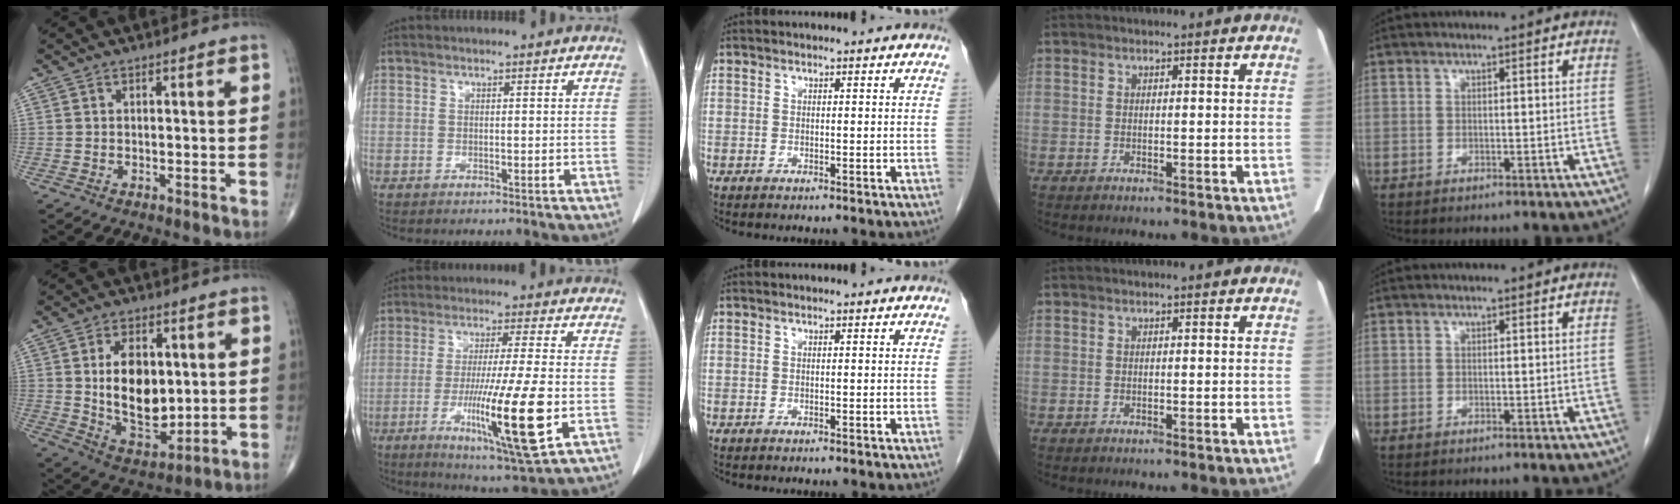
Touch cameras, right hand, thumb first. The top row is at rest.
{"thumb": {"total": 14.2, "force": [1.6, 8.7, 11.1], "torque": [-0.150, -0.019, 0.040]}, "index": {"total": 15.4, "force": [-4.4, 0.1, 14.8], "torque": [-0.266, -0.035, -0.071]}}